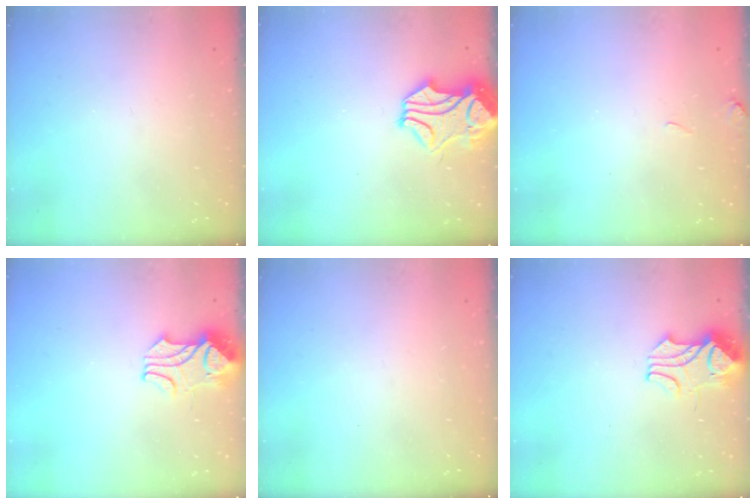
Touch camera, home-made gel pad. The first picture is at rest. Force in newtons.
{"total": 1.9, "press": 1.2, "slide": 1.5}
{"total": 4.4, "press": 4.4, "slide": 0.6}
{"total": 2.2, "press": 2.0, "slide": 0.8}
{"total": 0.0}
{"total": 2.1, "press": 1.9, "slide": 0.9}